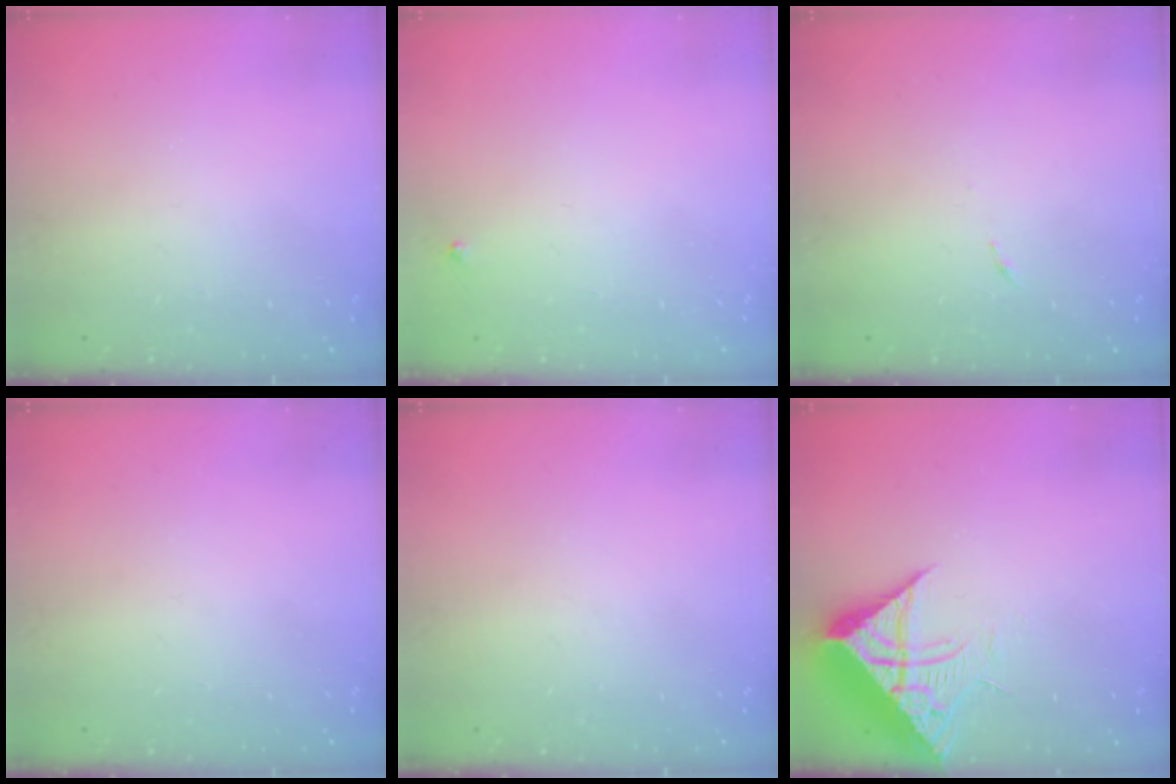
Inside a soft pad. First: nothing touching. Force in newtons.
{"total": 2.7, "press": 2.7, "slide": 0.3}
{"total": 2.6, "press": 2.6, "slide": 0.4}
{"total": 0.0}
{"total": 0.0}
{"total": 11.8, "press": 11.7, "slide": 1.2}